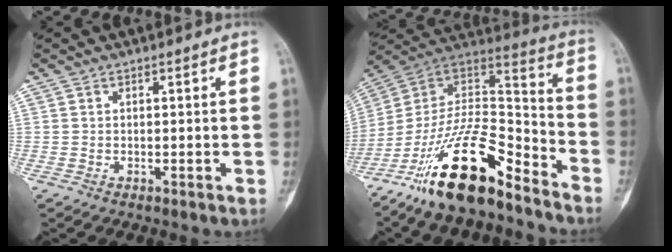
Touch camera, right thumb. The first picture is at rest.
{"total": 21.4, "force": [-14.8, 7.5, 13.7], "torque": [-0.236, 0.096, -0.264]}